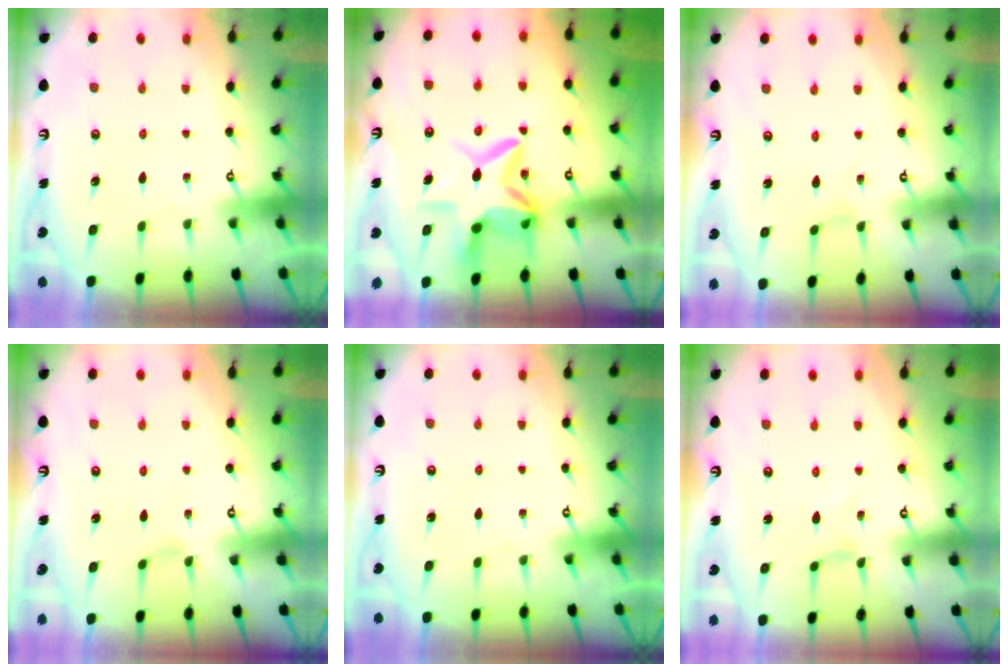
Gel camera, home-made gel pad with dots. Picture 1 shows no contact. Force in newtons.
{"total": 11.4, "press": 11.3, "slide": 1.5}
{"total": 0.0}
{"total": 0.6, "press": 0.5, "slide": 0.2}
{"total": 0.0}
{"total": 0.0}